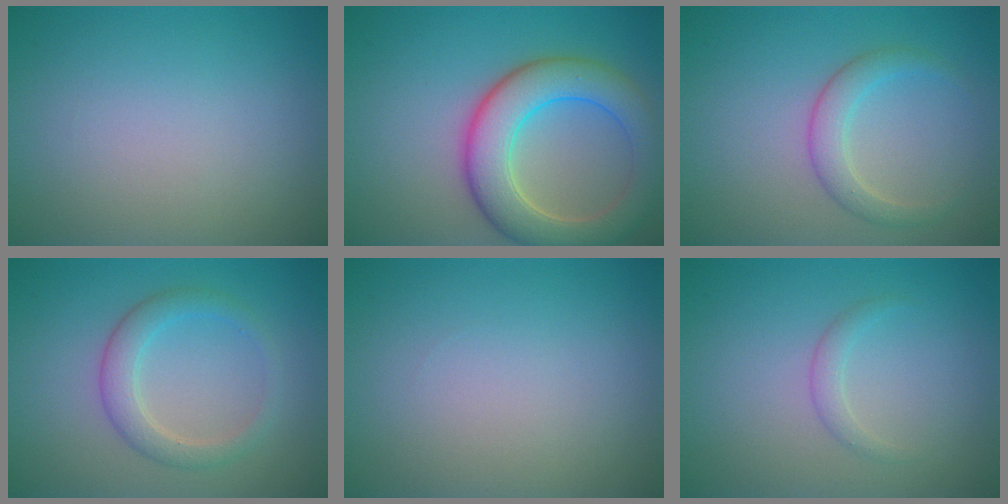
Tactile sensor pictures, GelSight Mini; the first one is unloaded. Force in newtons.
{"total": 7.5, "press": 7.5, "slide": 0.4}
{"total": 2.5, "press": 2.5, "slide": 0.2}
{"total": 2.8, "press": 2.8, "slide": 0.2}
{"total": 0.0}
{"total": 1.2, "press": 1.2, "slide": 0.0}